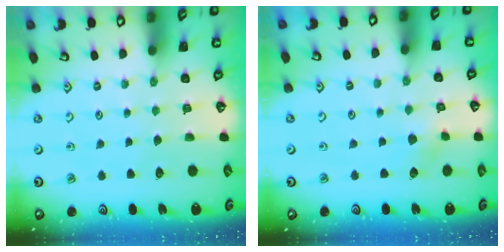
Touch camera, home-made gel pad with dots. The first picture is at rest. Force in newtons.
{"total": 3.0, "press": 2.9, "slide": 0.4}